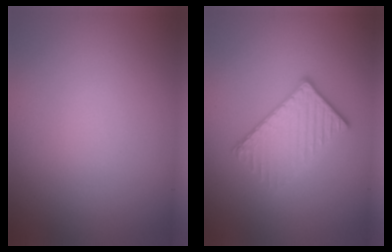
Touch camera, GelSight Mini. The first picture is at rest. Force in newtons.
{"total": 3.5, "press": 3.1, "slide": 1.7}